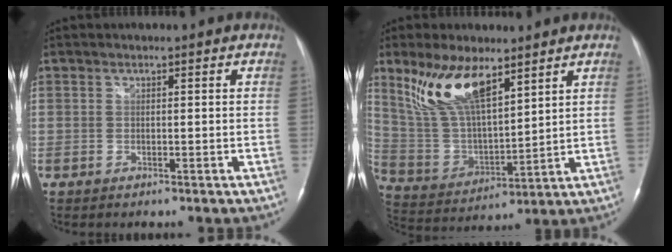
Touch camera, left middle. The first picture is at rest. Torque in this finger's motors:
{"motor_torque": [1.14, -1.00, 0.23, 0.12]}